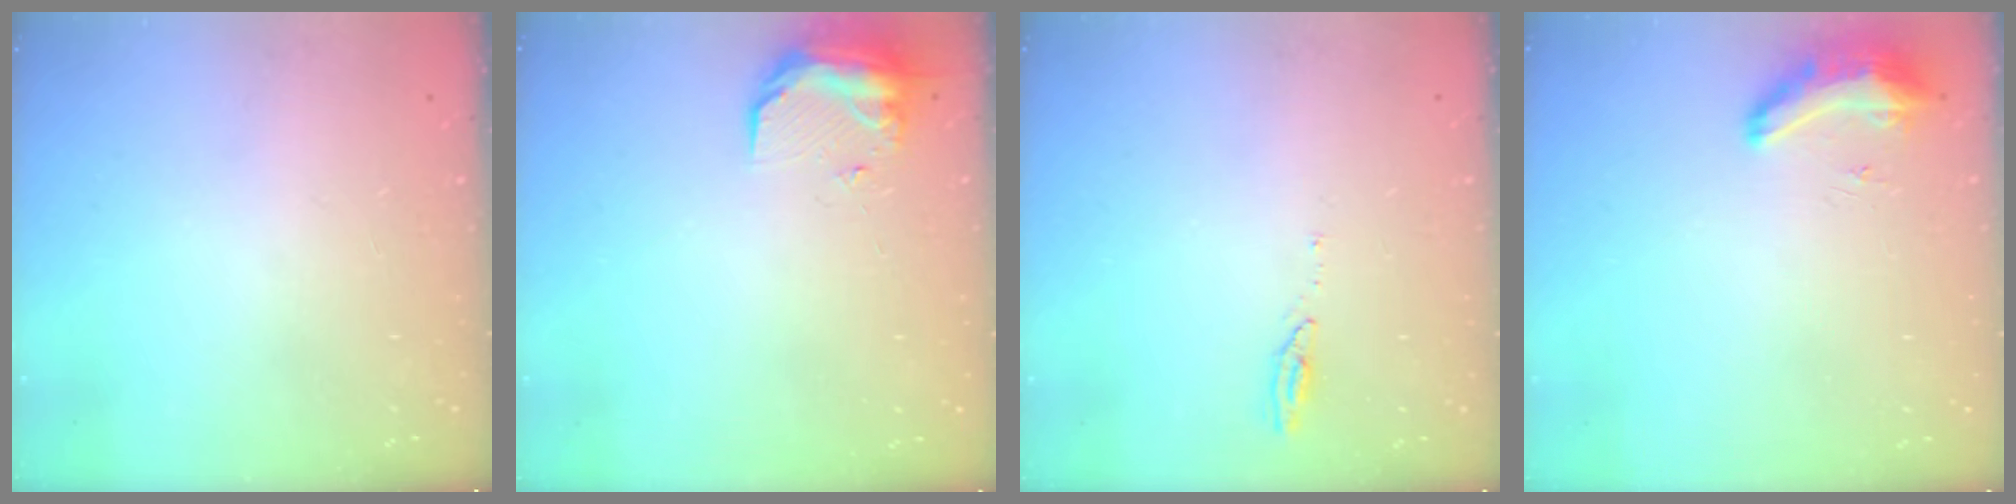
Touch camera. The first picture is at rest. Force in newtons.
{"total": 8.9, "press": 8.7, "slide": 1.5}
{"total": 3.6, "press": 3.5, "slide": 0.3}
{"total": 8.5, "press": 8.4, "slide": 1.5}